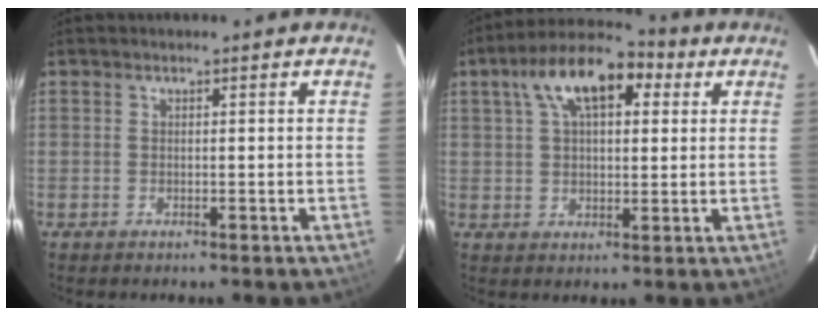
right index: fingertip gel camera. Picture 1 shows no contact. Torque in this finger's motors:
{"motor_torque": [1.20, 0.94, 0.38, 0.10]}